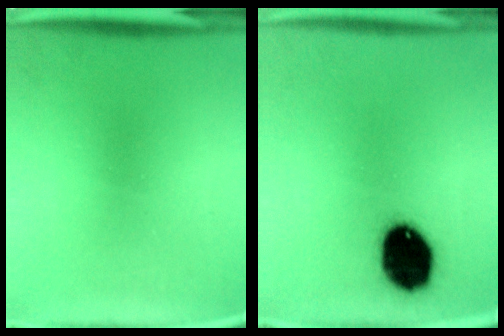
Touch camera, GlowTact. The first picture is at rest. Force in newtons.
{"total": 14.3}